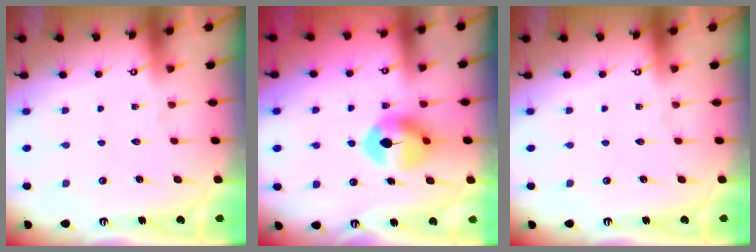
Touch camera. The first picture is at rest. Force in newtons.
{"total": 8.5, "press": 8.5, "slide": 0.2}
{"total": 0.0}